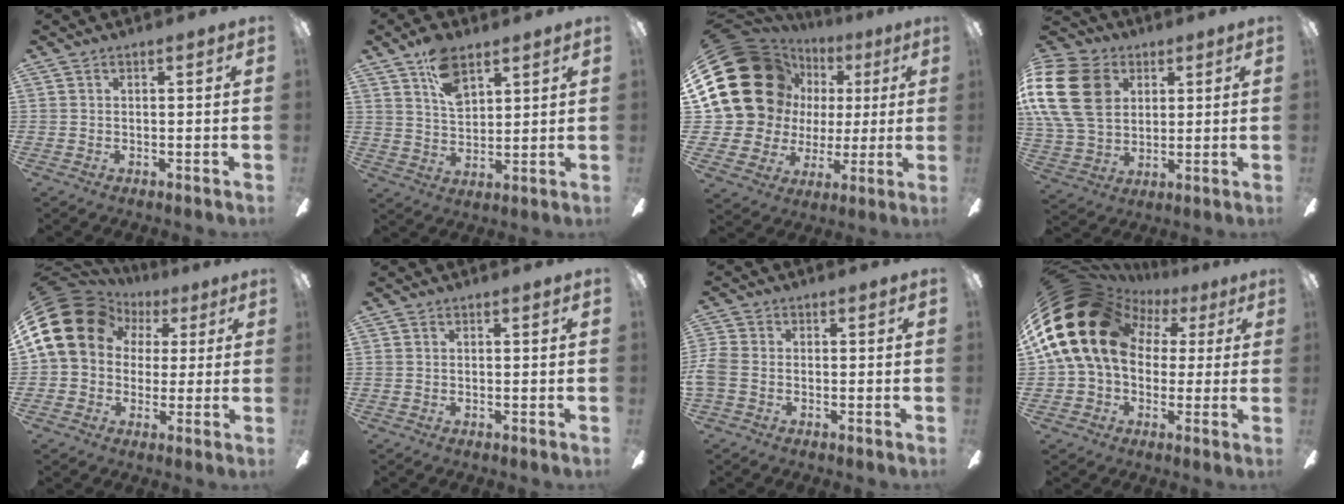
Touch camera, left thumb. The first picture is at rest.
{"total": 9.9, "force": [6.2, 5.4, 5.6], "torque": [-0.094, -0.020, 0.112]}
{"total": 25.3, "force": [5.6, 21.5, 12.1], "torque": [-0.232, -0.033, 0.140]}
{"total": 19.1, "force": [5.4, 14.4, 11.3], "torque": [-0.255, -0.004, 0.099]}
{"total": 16.6, "force": [3.9, 14.0, 8.0], "torque": [-0.168, -0.007, 0.071]}
{"total": 0.0}
{"total": 4.0, "force": [-1.3, 2.7, 2.7], "torque": [-0.069, 0.002, -0.027]}
{"total": 23.2, "force": [5.5, 17.1, 14.8], "torque": [-0.320, -0.022, 0.094]}